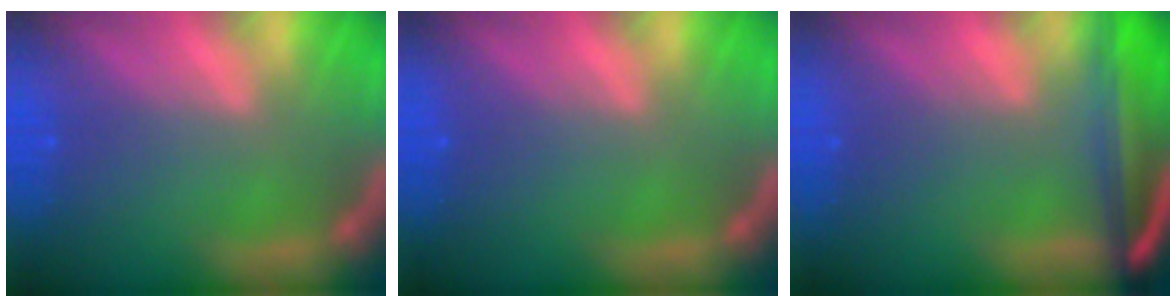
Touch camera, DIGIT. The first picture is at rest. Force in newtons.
{"total": 0.0}
{"total": 9.0}